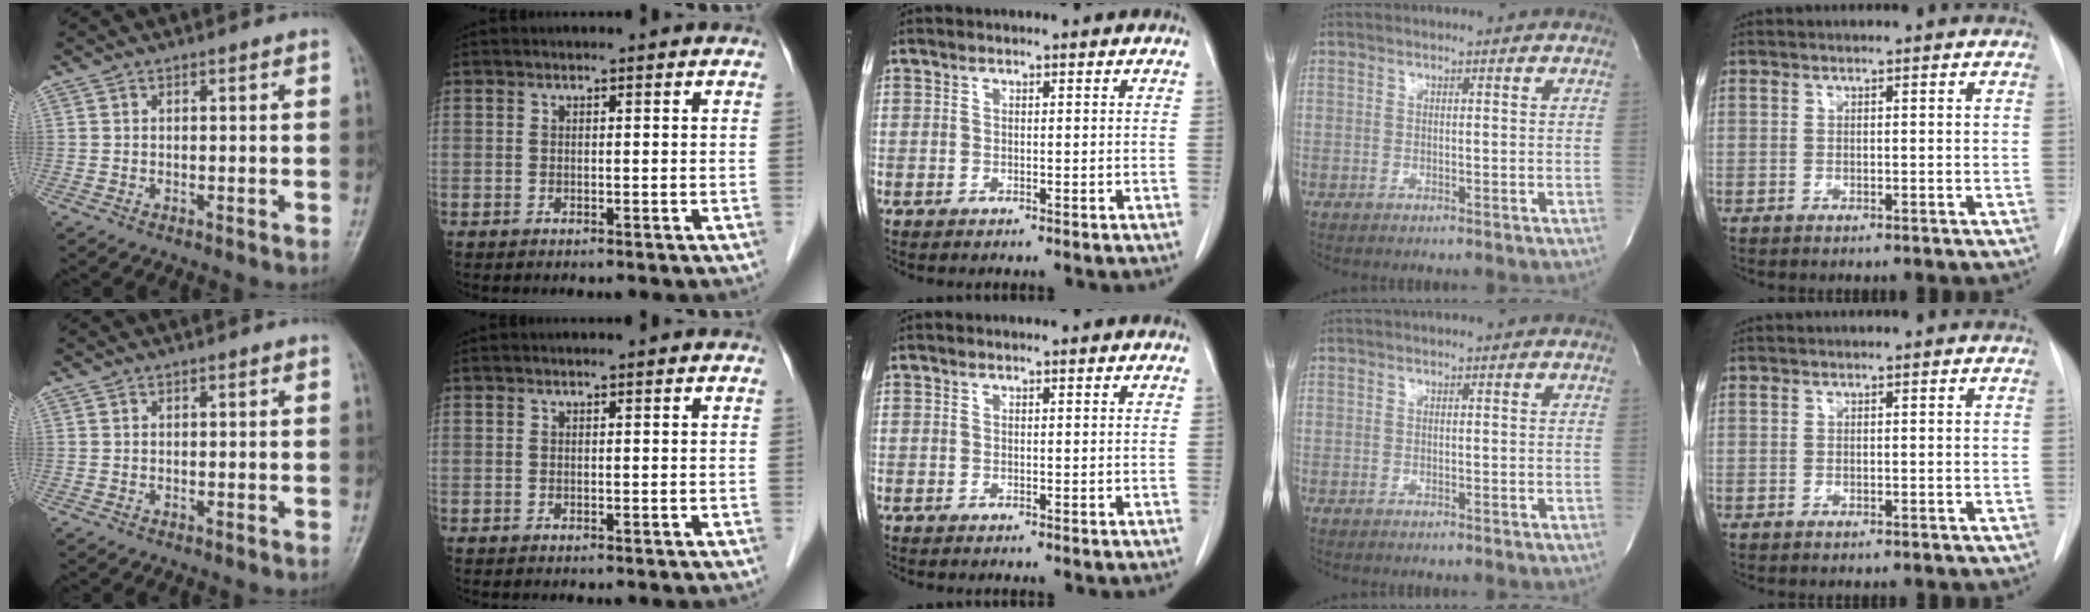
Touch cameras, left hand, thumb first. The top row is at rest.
{}